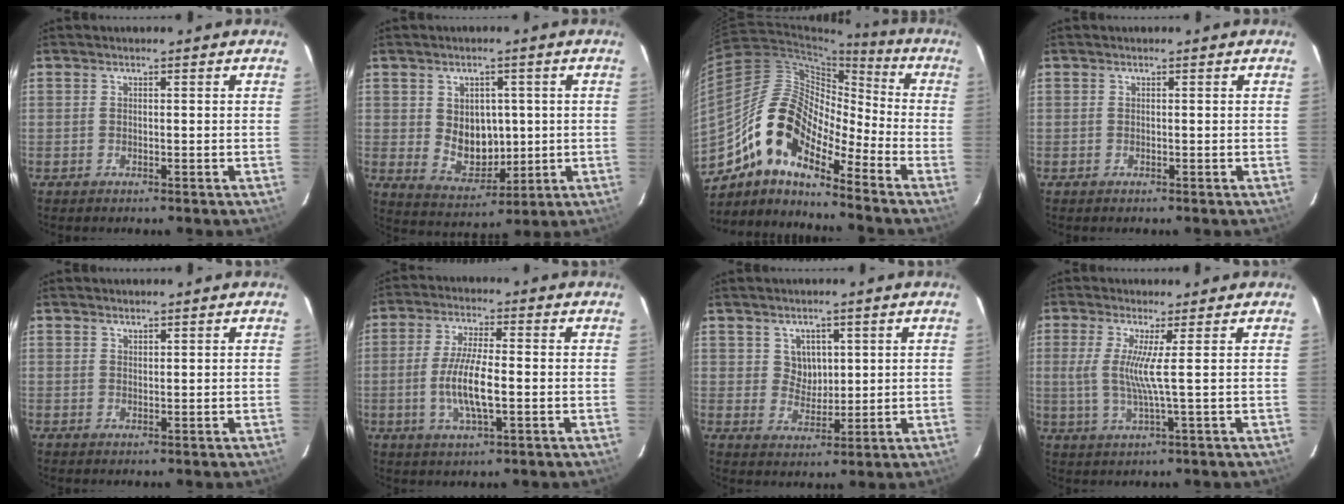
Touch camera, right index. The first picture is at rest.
{"total": 8.5, "force": [0.8, 6.8, 5.0], "torque": [-0.090, -0.005, 0.036]}
{"total": 14.2, "force": [-10.1, 5.5, 8.3], "torque": [-0.135, 0.010, -0.205]}
{"total": 0.0}
{"total": 0.9, "force": [0.8, 0.3, 0.1], "torque": [-0.003, 0.001, 0.016]}
{"total": 8.7, "force": [-1.6, 2.1, 8.3], "torque": [-0.167, -0.007, -0.029]}
{"total": 4.4, "force": [1.8, 3.8, 1.4], "torque": [-0.019, 0.005, 0.040]}
{"total": 5.4, "force": [0.8, -1.1, 5.2], "torque": [-0.105, -0.009, 0.013]}